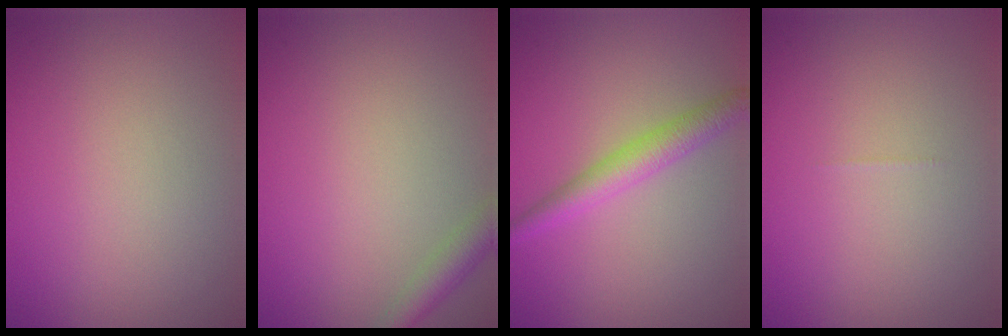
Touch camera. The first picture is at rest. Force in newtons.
{"total": 2.3, "press": 2.3, "slide": 0.1}
{"total": 2.9, "press": 2.9, "slide": 0.0}
{"total": 0.0}